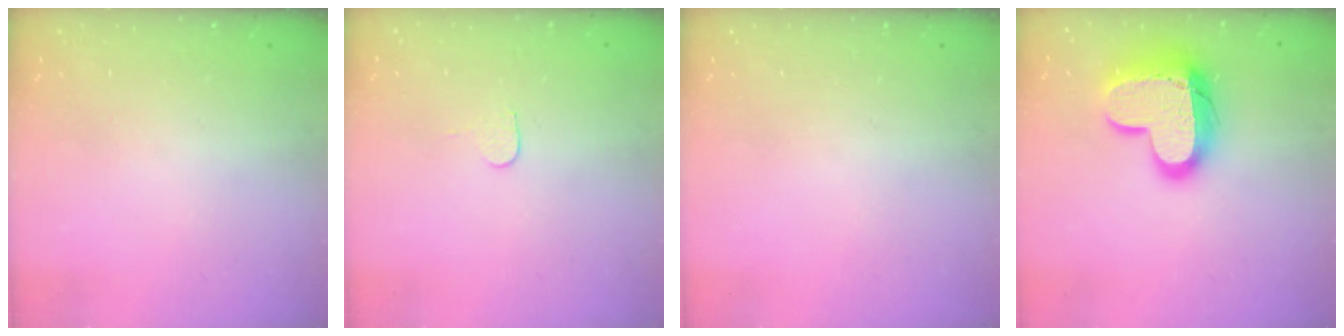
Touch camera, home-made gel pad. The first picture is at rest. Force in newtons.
{"total": 4.9, "press": 4.9, "slide": 0.3}
{"total": 0.0}
{"total": 17.4, "press": 17.3, "slide": 1.5}